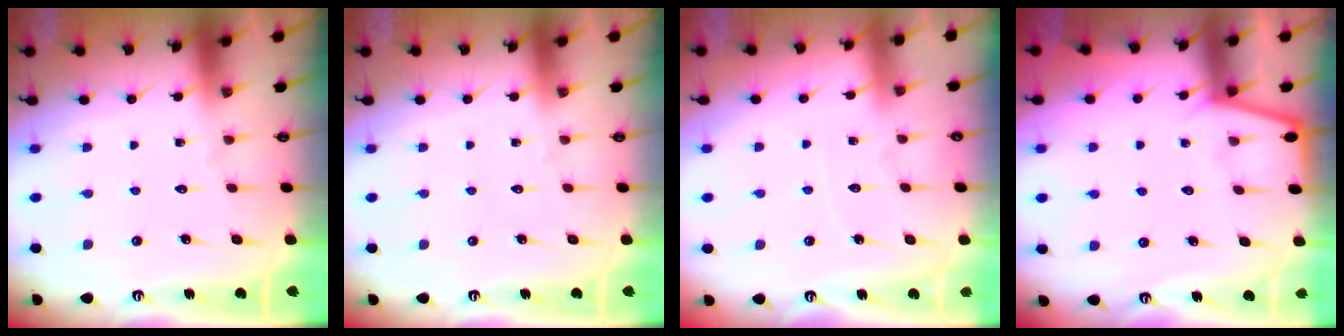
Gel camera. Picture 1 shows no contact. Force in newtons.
{"total": 0.0}
{"total": 2.8, "press": 2.8, "slide": 0.4}
{"total": 3.8, "press": 3.8, "slide": 0.5}